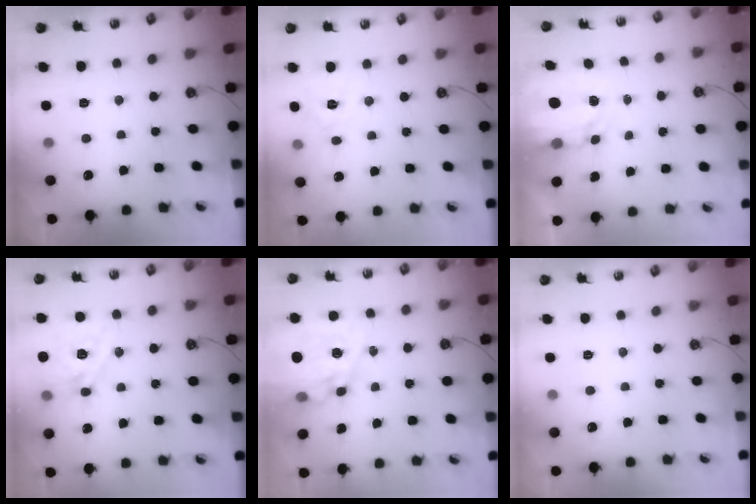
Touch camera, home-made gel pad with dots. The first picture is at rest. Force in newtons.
{"total": 7.3, "press": 7.3, "slide": 0.7}
{"total": 3.8, "press": 3.8, "slide": 0.1}
{"total": 14.7, "press": 14.7, "slide": 1.4}
{"total": 16.7, "press": 16.6, "slide": 1.5}
{"total": 0.0}